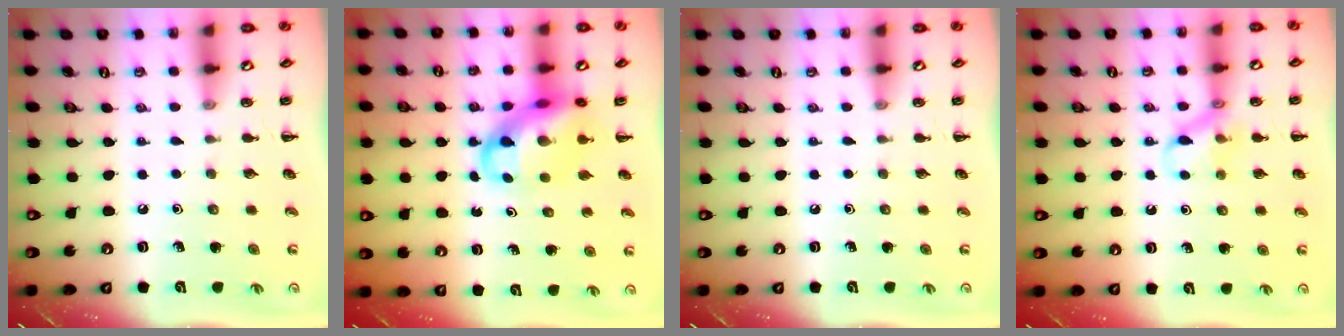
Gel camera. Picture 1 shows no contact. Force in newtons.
{"total": 11.6, "press": 11.2, "slide": 2.9}
{"total": 0.0}
{"total": 9.9, "press": 9.9, "slide": 1.1}